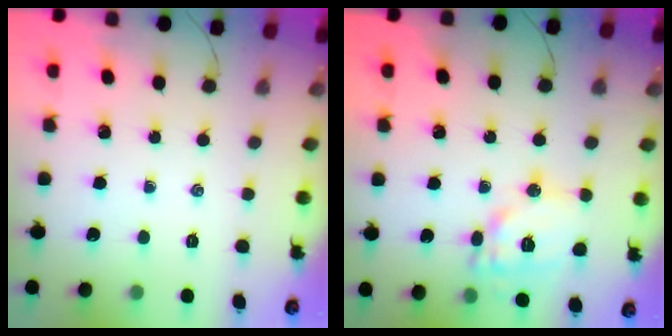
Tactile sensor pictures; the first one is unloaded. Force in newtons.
{"total": 13.4, "press": 13.4, "slide": 0.9}